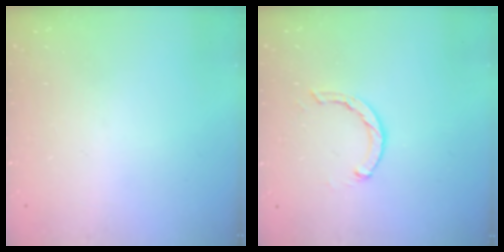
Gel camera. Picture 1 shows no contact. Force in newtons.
{"total": 2.1, "press": 2.1, "slide": 0.3}